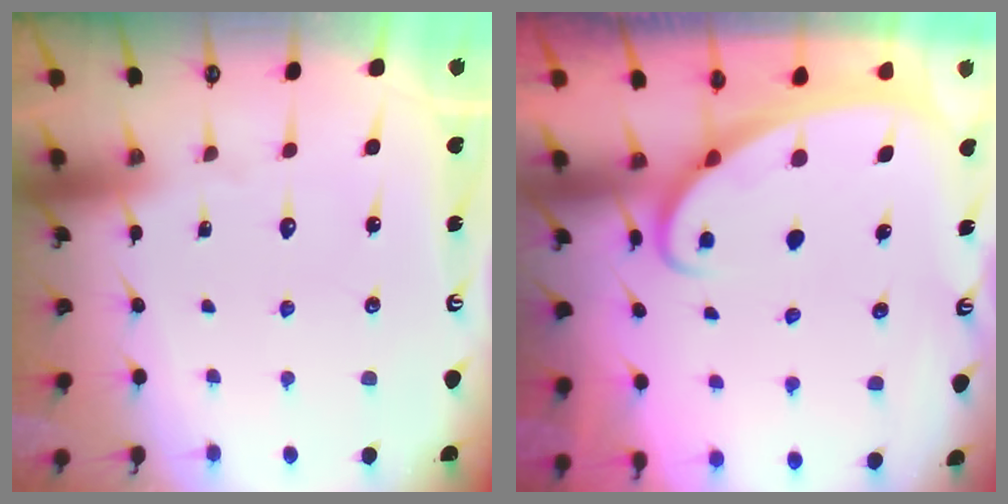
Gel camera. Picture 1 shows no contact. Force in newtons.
{"total": 2.0, "press": 2.0, "slide": 0.1}